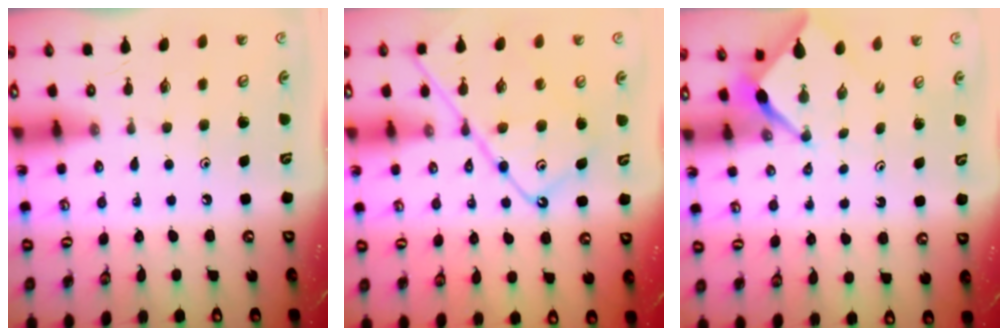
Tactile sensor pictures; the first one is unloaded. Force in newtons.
{"total": 13.3, "press": 13.3, "slide": 1.3}
{"total": 2.4, "press": 2.4, "slide": 0.2}